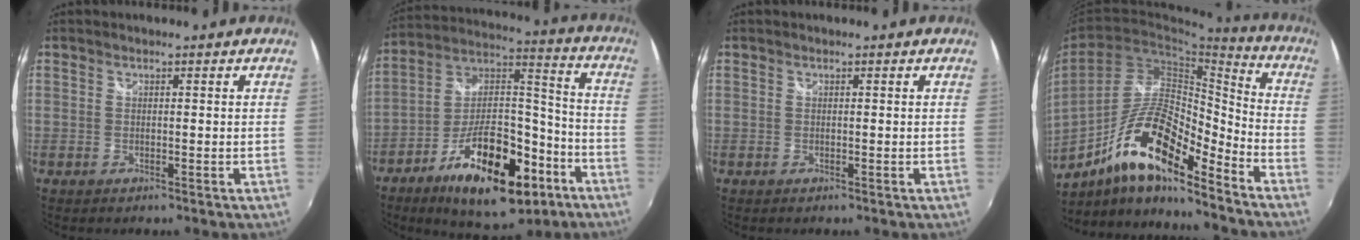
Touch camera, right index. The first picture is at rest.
{"total": 22.7, "force": [-11.7, 9.7, 16.9], "torque": [-0.279, 0.014, -0.176]}
{"total": 0.0}
{"total": 16.8, "force": [-10.6, 4.3, 12.4], "torque": [-0.227, 0.000, -0.201]}